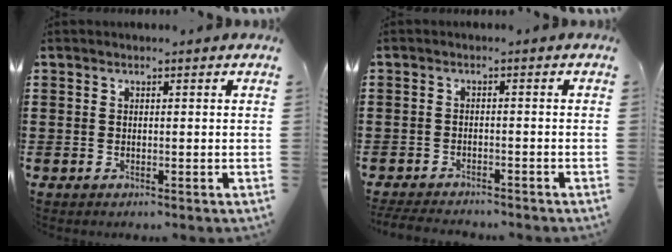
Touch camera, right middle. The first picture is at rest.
{"total": 2.8, "force": [-2.7, 0.3, 0.3], "torque": [-0.017, -0.006, -0.060]}